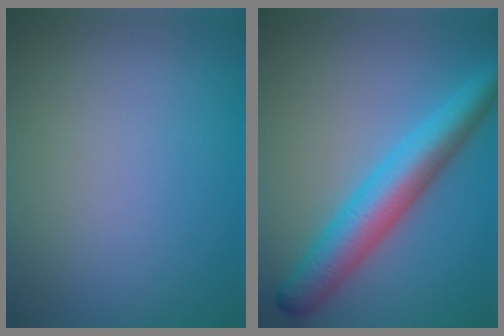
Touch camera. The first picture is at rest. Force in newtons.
{"total": 6.6, "press": 6.6, "slide": 0.1}